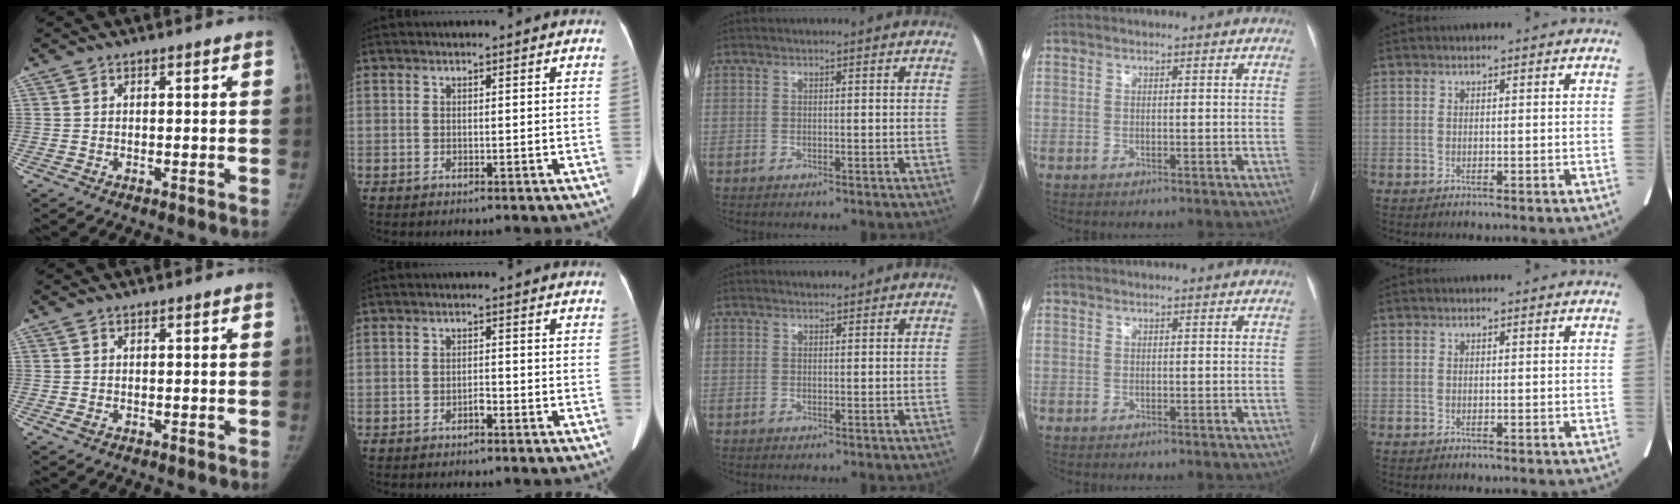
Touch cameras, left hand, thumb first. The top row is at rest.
{"thumb": {"total": 1.0, "force": [-0.1, 0.8, 0.6], "torque": [-0.018, -0.003, -0.001]}, "index": {"total": 1.4, "force": [-1.1, 0.4, 0.8], "torque": [-0.012, 0.003, -0.017]}, "middle": {"total": 1.3, "force": [1.2, 0.4, 0.3], "torque": [-0.010, 0.011, 0.020]}}